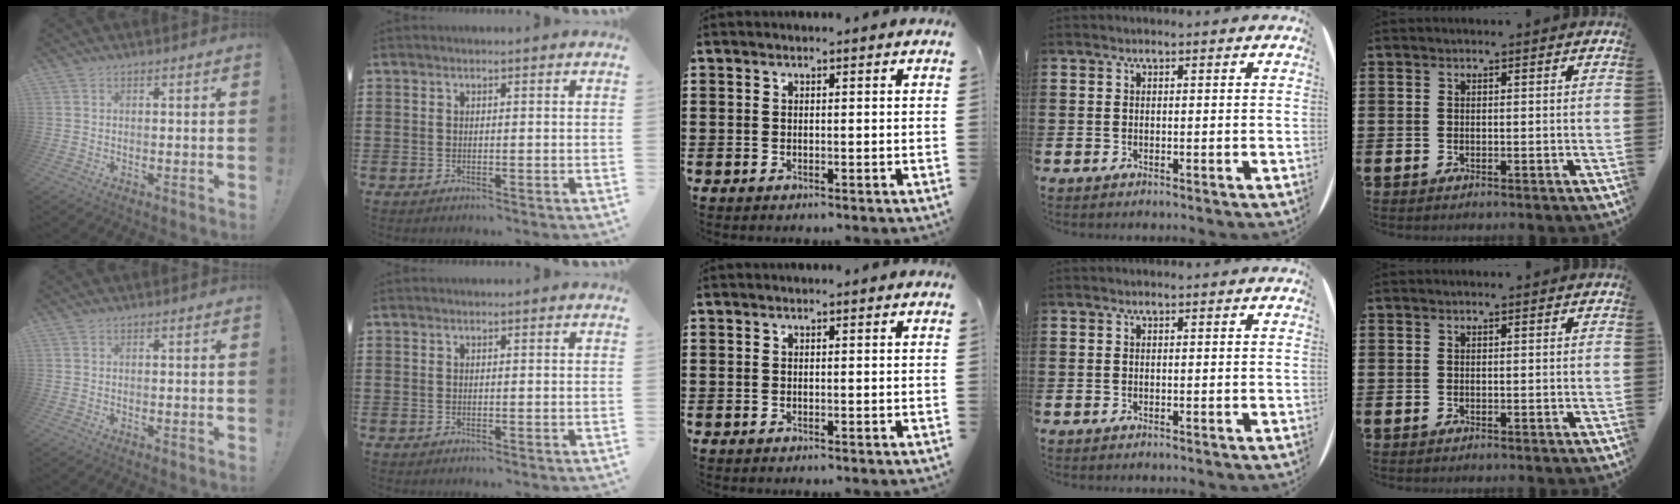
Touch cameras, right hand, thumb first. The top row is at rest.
{}